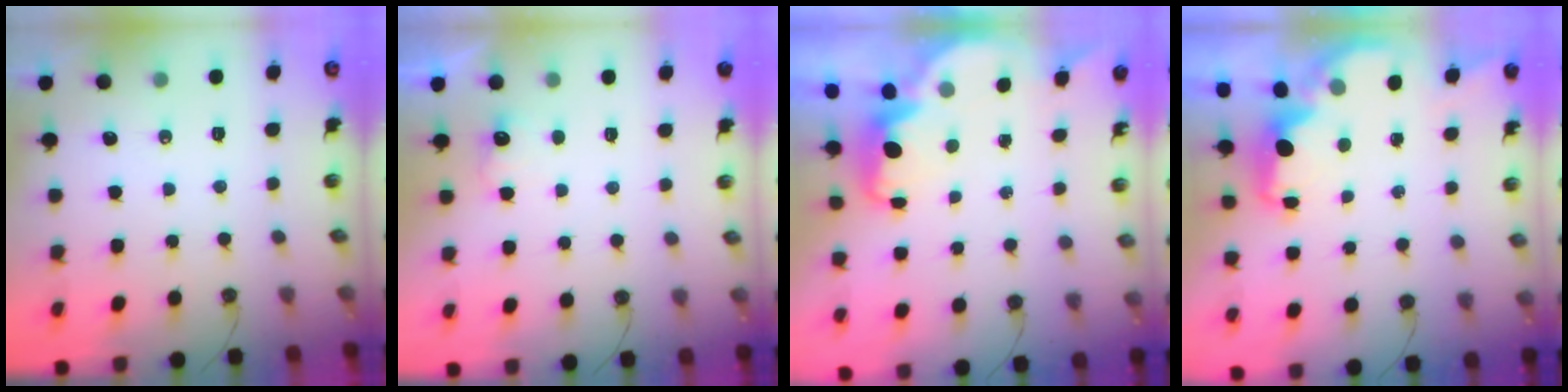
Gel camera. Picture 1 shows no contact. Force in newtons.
{"total": 5.2, "press": 5.2, "slide": 0.8}
{"total": 2.4, "press": 2.3, "slide": 0.6}
{"total": 2.2, "press": 2.1, "slide": 0.8}